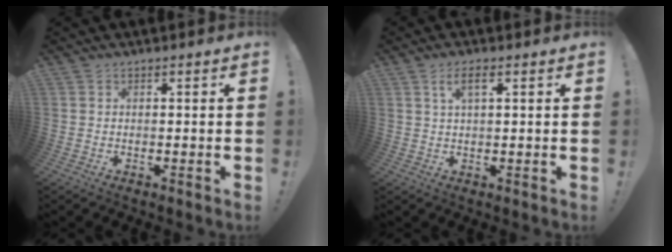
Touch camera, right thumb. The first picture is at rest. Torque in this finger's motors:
{"motor_torque": [-0.13, 0.13, 0.00, 0.01, 0.02]}